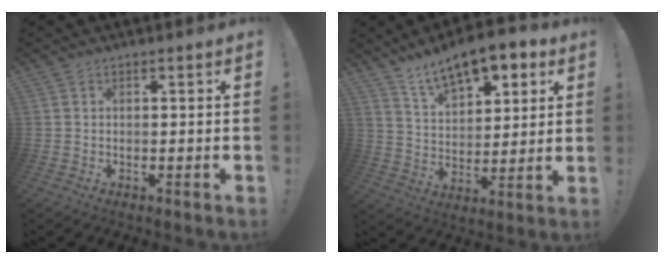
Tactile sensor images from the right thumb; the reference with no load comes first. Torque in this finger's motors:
{"motor_torque": [0.11, 0.41, 0.31, 0.21, 0.40]}